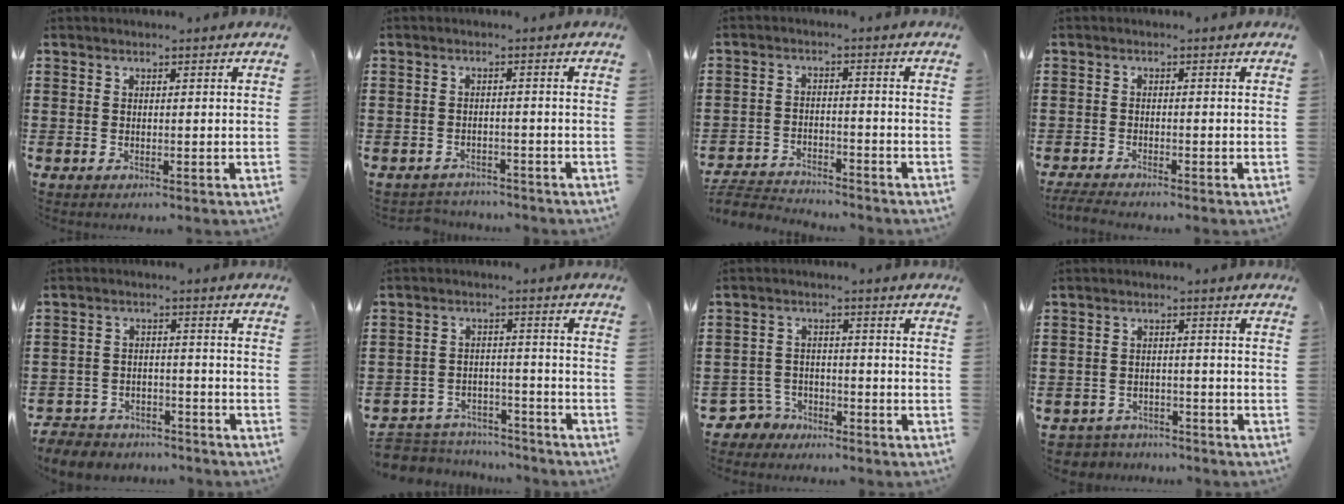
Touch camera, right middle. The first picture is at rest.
{"total": 2.1, "force": [-2.1, 0.4, -0.2], "torque": [-0.004, -0.001, -0.048]}
{"total": 3.7, "force": [-3.6, 0.6, 0.3], "torque": [-0.017, 0.000, -0.081]}
{"total": 2.1, "force": [-2.0, 0.0, 0.6], "torque": [-0.018, -0.004, -0.043]}
{"total": 5.0, "force": [-4.9, 1.1, 0.3], "torque": [-0.018, 0.007, -0.103]}
{"total": 5.3, "force": [-5.2, 1.1, -0.1], "torque": [-0.016, 0.008, -0.112]}
{"total": 3.7, "force": [-3.3, 1.6, 0.4], "torque": [-0.038, -0.005, -0.076]}
{"total": 3.2, "force": [-3.2, 0.6, -0.3], "torque": [-0.004, -0.001, -0.070]}